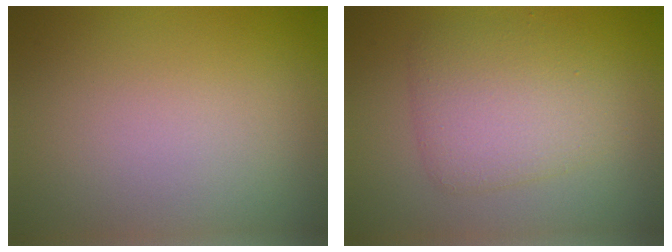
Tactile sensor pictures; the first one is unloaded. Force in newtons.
{"total": 4.2, "press": 4.2, "slide": 0.1}